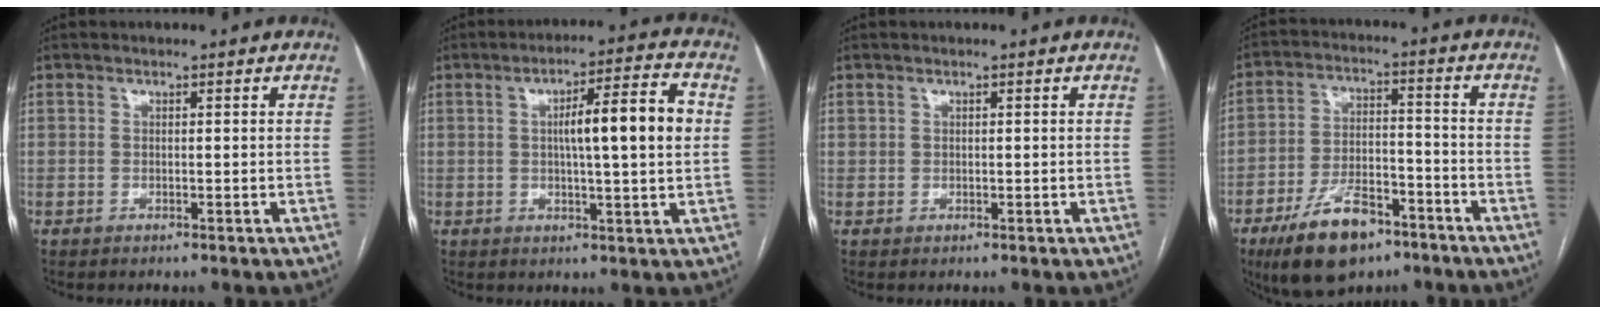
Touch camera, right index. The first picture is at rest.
{"total": 10.8, "force": [1.2, 0.6, 10.7], "torque": [-0.166, 0.017, 0.017]}
{"total": 0.7, "force": [0.4, 0.5, 0.2], "torque": [0.004, 0.000, 0.006]}
{"total": 12.3, "force": [-7.9, 5.3, 7.7], "torque": [-0.145, -0.001, -0.135]}